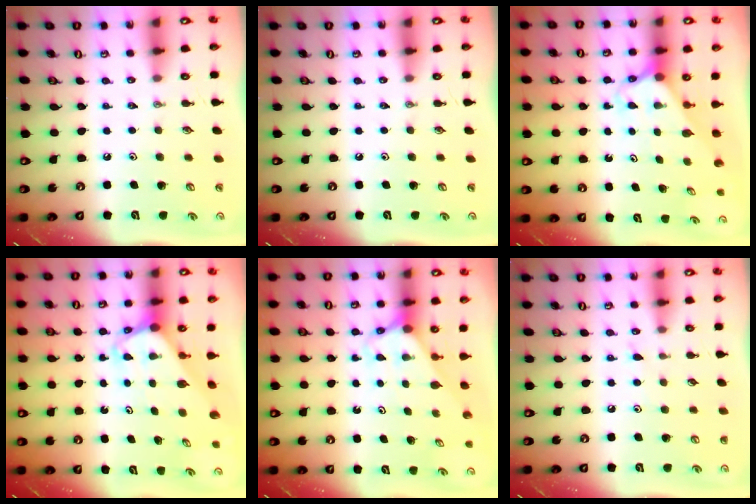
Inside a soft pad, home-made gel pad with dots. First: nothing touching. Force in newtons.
{"total": 0.0}
{"total": 2.6, "press": 2.6, "slide": 0.2}
{"total": 2.5, "press": 2.5, "slide": 0.1}
{"total": 2.7, "press": 2.7, "slide": 0.2}
{"total": 6.0, "press": 6.0, "slide": 0.6}